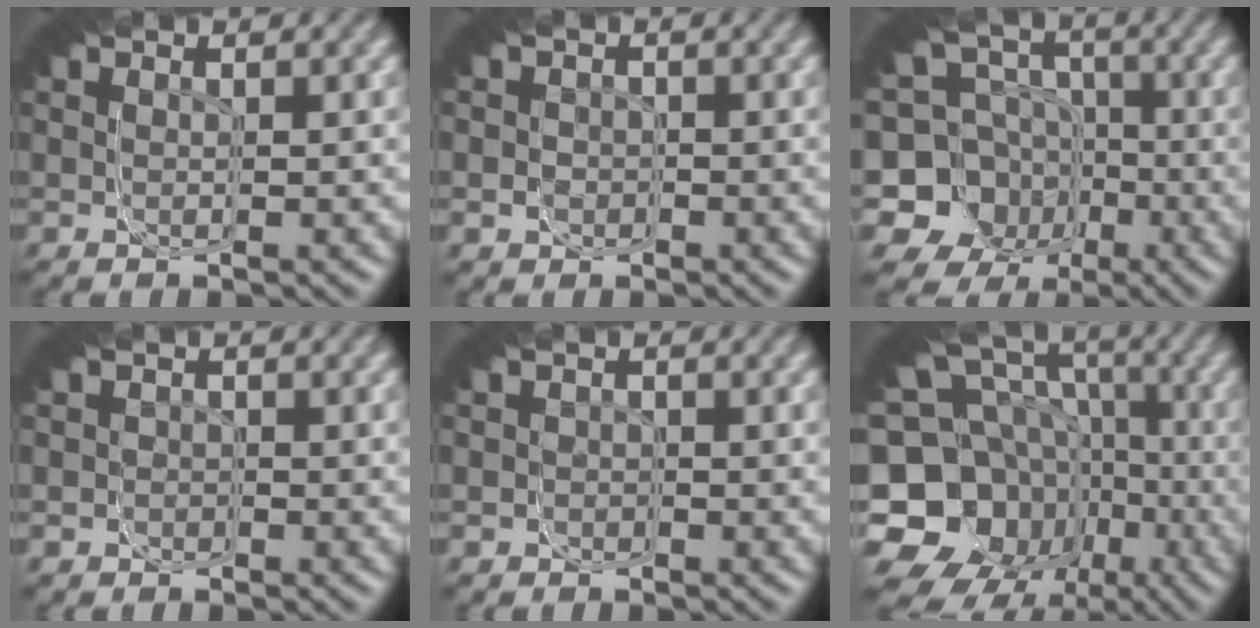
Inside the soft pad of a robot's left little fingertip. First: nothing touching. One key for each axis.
{"total": 3.6, "fx": -0.5, "fy": 3.4, "fz": 1.2, "tx": -0.018, "ty": -0.017, "tz": -0.006}
{"total": 14.0, "fx": -5.6, "fy": 10.2, "fz": 7.9, "tx": -0.106, "ty": -0.061, "tz": -0.083}
{"total": 2.6, "fx": -0.6, "fy": 2.5, "fz": 0.6, "tx": -0.009, "ty": -0.015, "tz": -0.007}
{"total": 1.9, "fx": -0.9, "fy": 1.6, "fz": 0.1, "tx": 0.000, "ty": -0.020, "tz": -0.008}
{"total": 18.4, "fx": -6.8, "fy": 12.2, "fz": 12.0, "tx": -0.145, "ty": -0.051, "tz": -0.101}